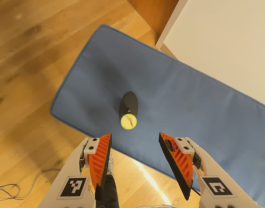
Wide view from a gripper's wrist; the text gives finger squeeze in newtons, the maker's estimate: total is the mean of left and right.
{"total": 0.0}